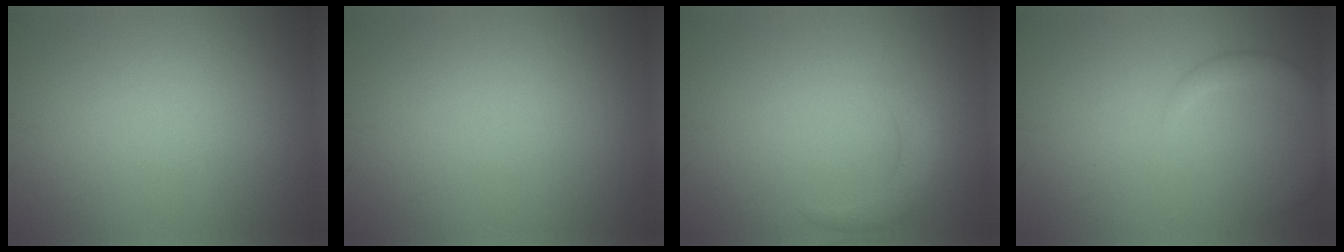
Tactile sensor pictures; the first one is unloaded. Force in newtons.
{"total": 0.0}
{"total": 2.0, "press": 2.0, "slide": 0.2}
{"total": 2.6, "press": 2.5, "slide": 0.2}